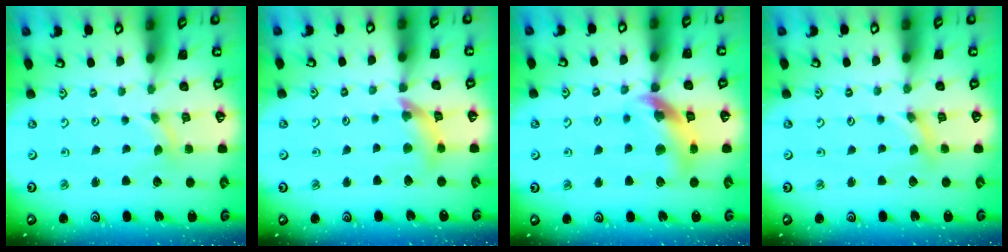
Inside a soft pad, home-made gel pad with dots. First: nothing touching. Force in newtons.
{"total": 10.9, "press": 10.8, "slide": 1.4}
{"total": 13.4, "press": 13.3, "slide": 1.7}
{"total": 0.8, "press": 0.8, "slide": 0.1}